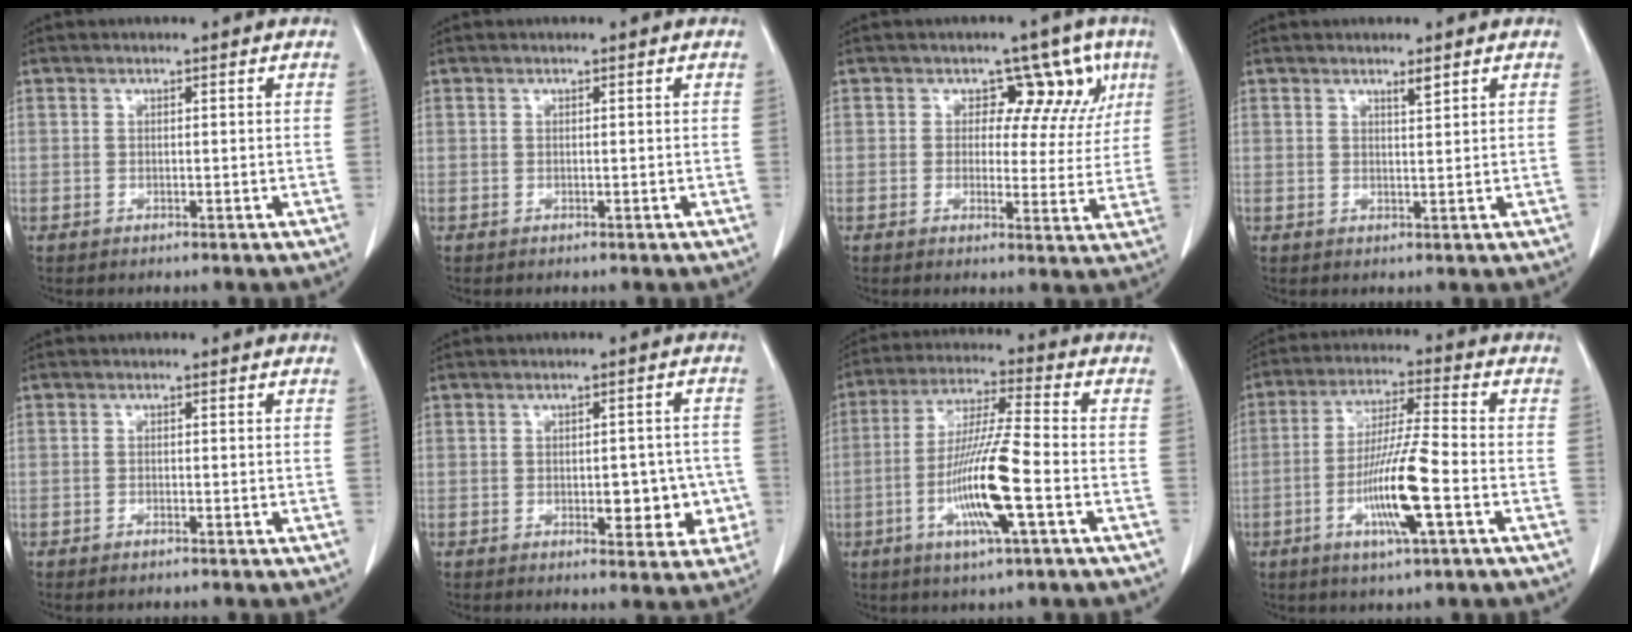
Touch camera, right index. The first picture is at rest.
{"total": 0.0}
{"total": 7.8, "force": [3.3, 5.6, 4.3], "torque": [-0.023, 0.016, 0.034]}
{"total": 1.3, "force": [1.0, 0.0, 0.8], "torque": [-0.015, -0.006, 0.018]}
{"total": 0.8, "force": [-0.7, 0.1, 0.4], "torque": [-0.013, -0.002, -0.010]}
{"total": 6.3, "force": [-1.4, 3.1, 5.2], "torque": [-0.048, 0.011, -0.009]}
{"total": 12.7, "force": [-3.8, 0.3, 12.1], "torque": [-0.237, -0.009, -0.072]}
{"total": 11.4, "force": [-3.6, 0.2, 10.8], "torque": [-0.207, -0.009, -0.067]}